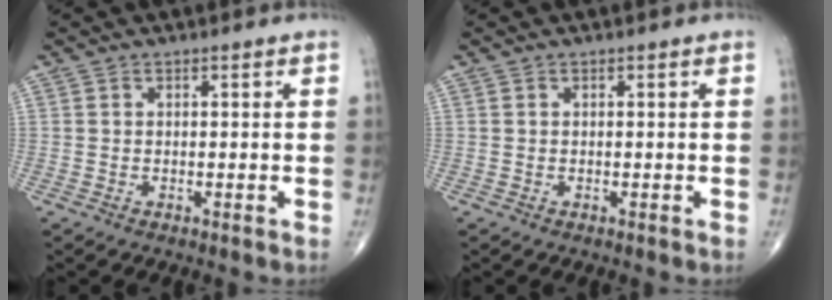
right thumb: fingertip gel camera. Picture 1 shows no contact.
{"total": 0.0}